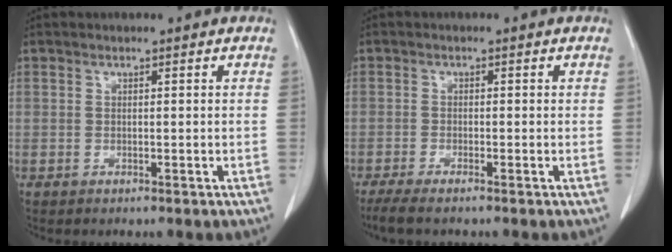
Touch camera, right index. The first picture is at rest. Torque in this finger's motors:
{"motor_torque": [0.05, -0.02, 0.13, 0.02]}